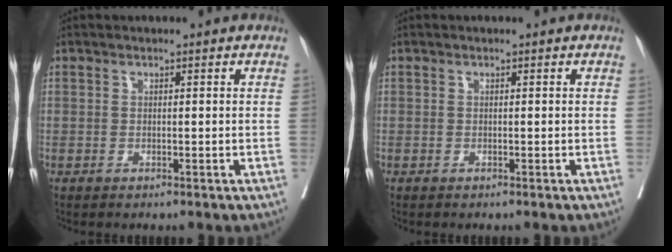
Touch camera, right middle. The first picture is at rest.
{"total": 0.0}